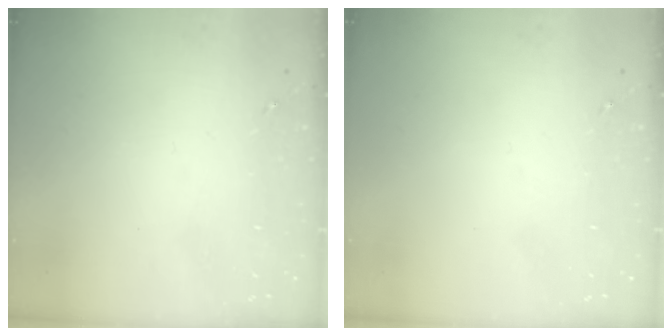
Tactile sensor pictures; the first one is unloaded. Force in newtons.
{"total": 0.0}